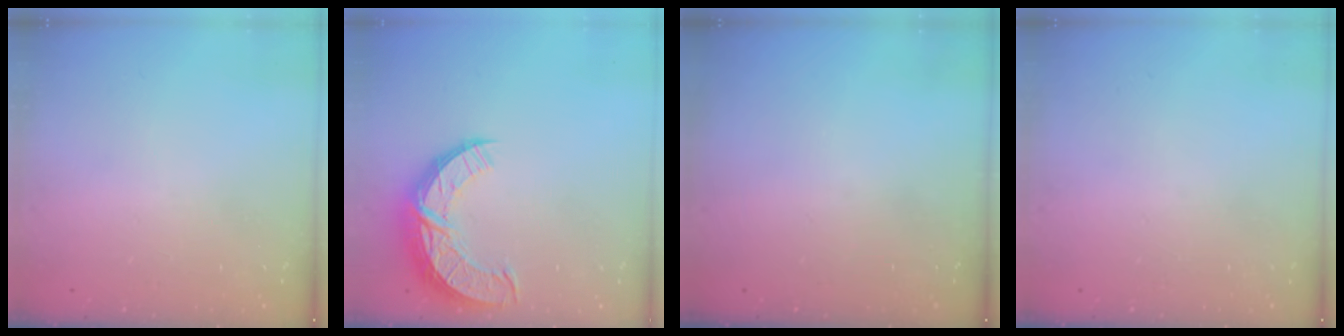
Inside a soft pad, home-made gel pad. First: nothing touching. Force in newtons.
{"total": 12.8, "press": 12.7, "slide": 0.9}
{"total": 0.0}
{"total": 0.0}